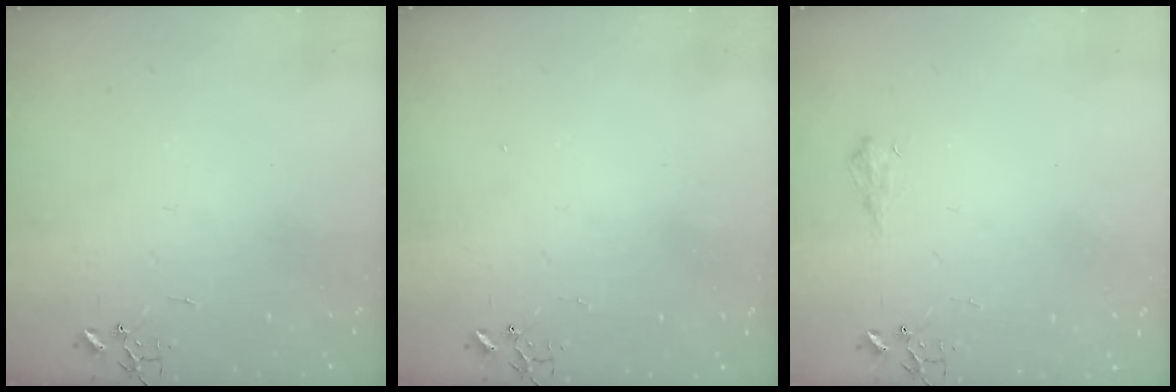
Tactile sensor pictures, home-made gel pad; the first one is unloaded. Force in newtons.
{"total": 1.3, "press": 1.2, "slide": 0.1}
{"total": 6.8, "press": 6.8, "slide": 0.8}